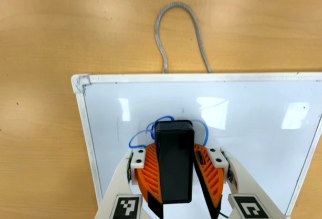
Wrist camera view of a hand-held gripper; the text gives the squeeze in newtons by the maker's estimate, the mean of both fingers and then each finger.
{"total": 12.8, "left": 14.6, "right": 10.9}